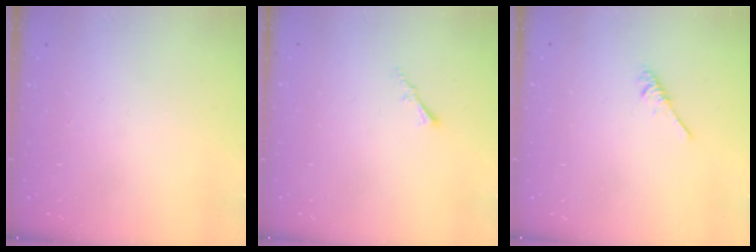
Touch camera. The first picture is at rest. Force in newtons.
{"total": 1.5, "press": 1.5, "slide": 0.4}
{"total": 1.9, "press": 1.9, "slide": 0.4}